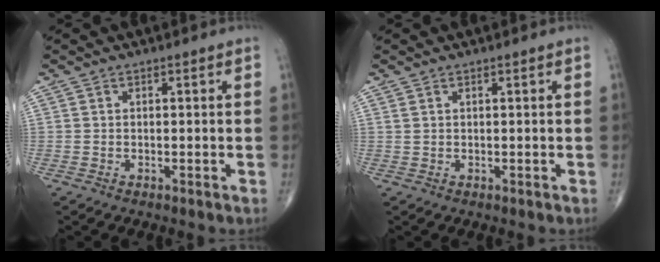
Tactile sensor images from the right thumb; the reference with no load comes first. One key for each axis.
{"total": 0.6, "fx": 0.4, "fy": 0.2, "fz": 0.4, "tx": -0.010, "ty": 0.005, "tz": 0.011}